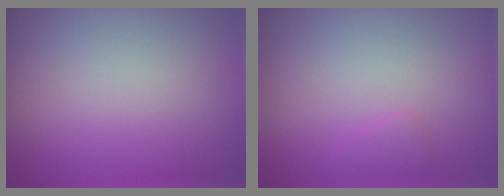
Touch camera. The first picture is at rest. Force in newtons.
{"total": 0.9, "press": 0.9, "slide": 0.1}